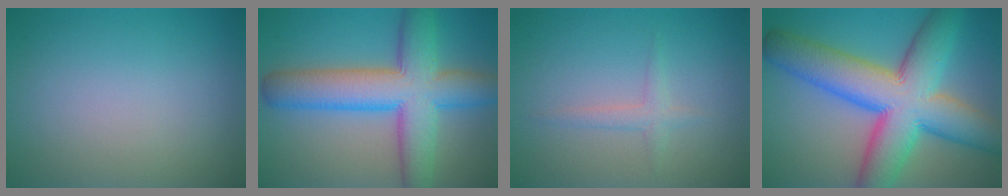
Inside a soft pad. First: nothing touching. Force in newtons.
{"total": 9.9, "press": 9.9, "slide": 0.2}
{"total": 1.3, "press": 1.3, "slide": 0.1}
{"total": 12.8, "press": 12.8, "slide": 0.5}